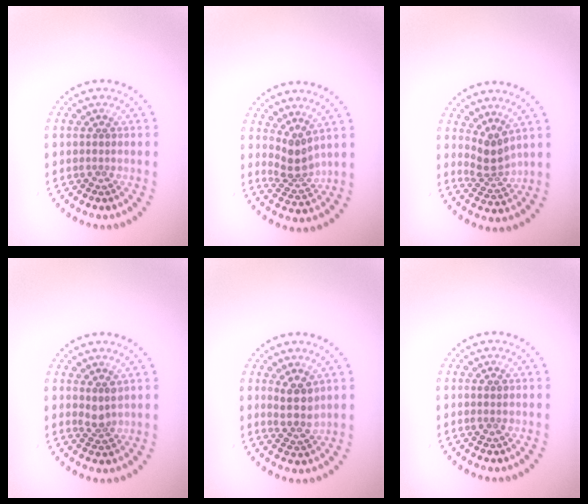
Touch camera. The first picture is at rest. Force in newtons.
{"total": 2.5, "press": 1.8, "slide": 1.7}
{"total": 2.6, "press": 1.8, "slide": 1.9}
{"total": 1.8, "press": 1.6, "slide": 0.8}
{"total": 2.9, "press": 2.6, "slide": 1.3}
{"total": 0.9, "press": 0.8, "slide": 0.2}